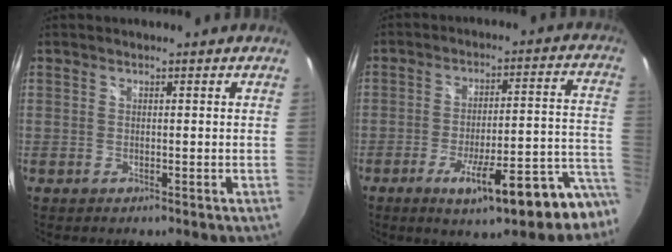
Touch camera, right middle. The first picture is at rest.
{"total": 17.0, "force": [-12.0, 2.7, 11.7], "torque": [-0.155, -0.013, -0.166]}